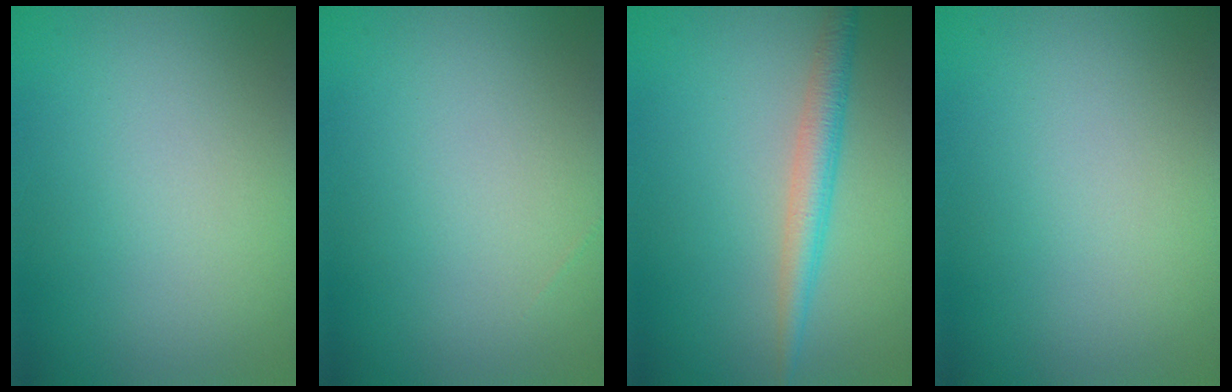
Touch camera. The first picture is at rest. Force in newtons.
{"total": 0.0}
{"total": 2.9, "press": 2.9, "slide": 0.1}
{"total": 0.0}